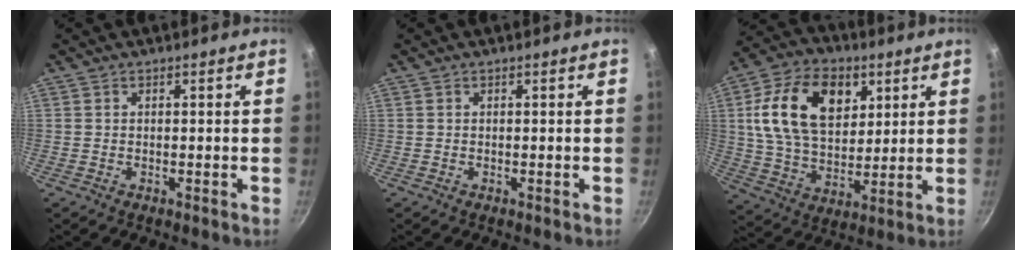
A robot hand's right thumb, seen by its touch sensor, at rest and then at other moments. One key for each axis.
{"total": 0.0}
{"total": 19.5, "fx": 6.2, "fy": 12.8, "fz": 13.4, "tx": -0.218, "ty": -0.009, "tz": 0.106}